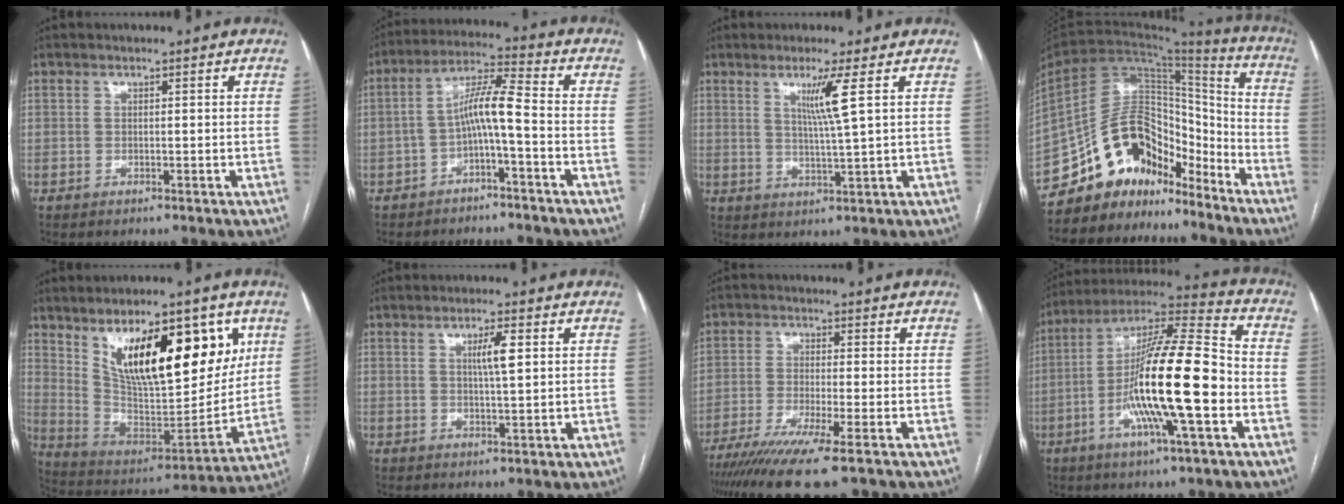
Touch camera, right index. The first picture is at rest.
{"total": 7.1, "force": [-2.1, 0.5, 6.8], "torque": [-0.126, 0.032, -0.038]}
{"total": 5.1, "force": [2.0, -1.4, 4.5], "torque": [-0.086, -0.012, 0.041]}
{"total": 14.9, "force": [-12.4, 6.8, 4.8], "torque": [-0.078, 0.082, -0.217]}
{"total": 21.5, "force": [9.7, 7.5, 17.7], "torque": [-0.278, 0.007, 0.173]}
{"total": 3.7, "force": [1.1, 0.3, 3.6], "torque": [-0.062, 0.001, 0.018]}
{"total": 10.9, "force": [-7.9, 0.2, 7.6], "torque": [-0.127, -0.028, -0.128]}
{"total": 19.3, "force": [-4.4, 1.6, 18.7], "torque": [-0.337, 0.000, -0.081]}